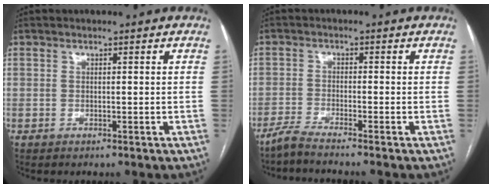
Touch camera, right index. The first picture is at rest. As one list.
[{"total": 3.4, "force": [-3.1, -0.9, 1.1], "torque": [-0.030, -0.011, -0.065]}]